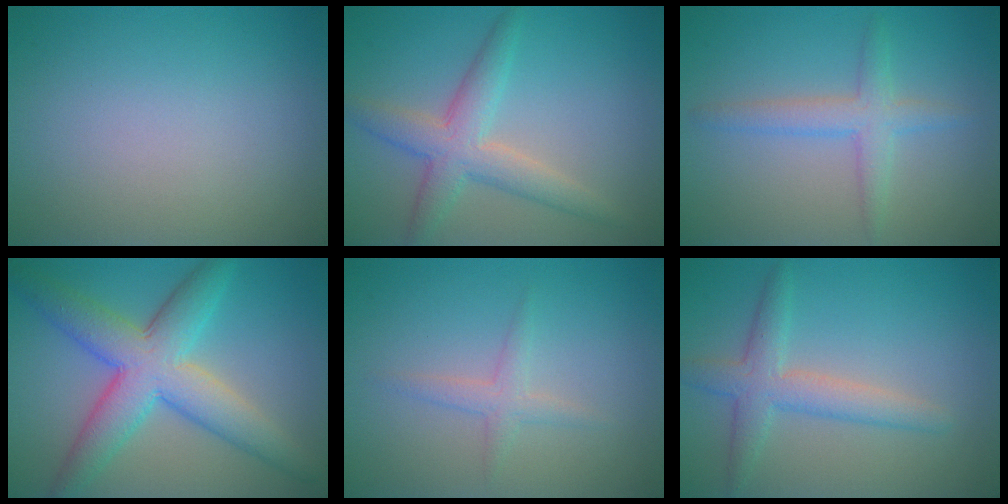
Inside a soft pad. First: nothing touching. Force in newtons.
{"total": 4.3, "press": 4.3, "slide": 0.3}
{"total": 2.7, "press": 2.7, "slide": 0.2}
{"total": 7.8, "press": 7.8, "slide": 0.2}
{"total": 1.5, "press": 1.5, "slide": 0.1}
{"total": 2.8, "press": 2.8, "slide": 0.2}